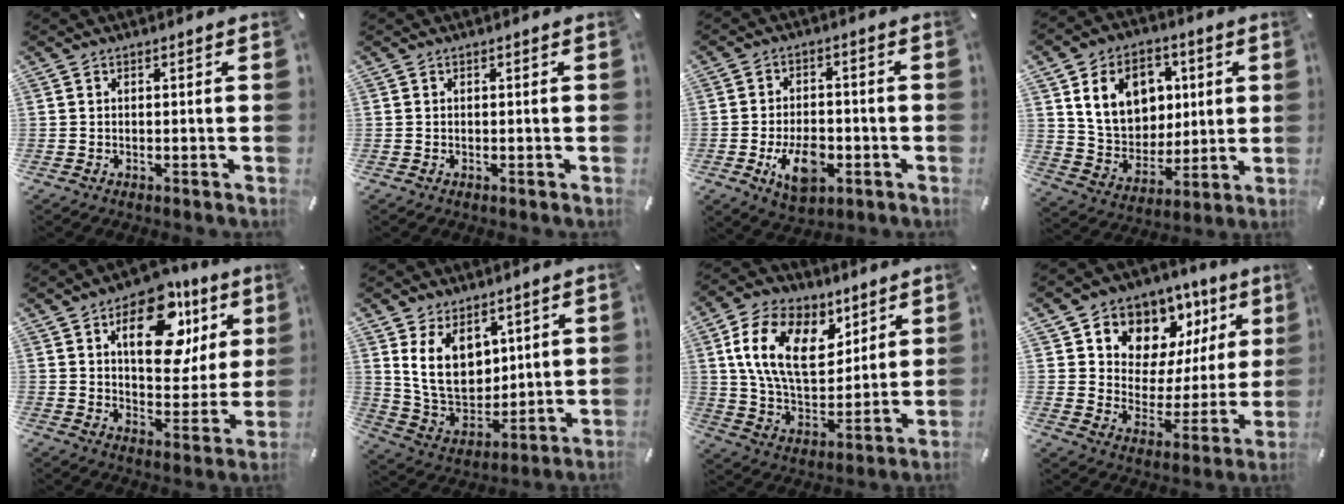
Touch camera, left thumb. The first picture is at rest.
{"total": 0.0}
{"total": 9.7, "force": [-3.3, 6.0, 6.8], "torque": [-0.120, 0.006, -0.058]}
{"total": 15.0, "force": [4.8, 12.2, 7.2], "torque": [-0.132, -0.002, 0.097]}
{"total": 18.5, "force": [9.1, 10.5, 12.2], "torque": [-0.159, -0.041, 0.149]}
{"total": 13.1, "force": [4.9, 9.7, 7.3], "torque": [-0.157, -0.028, 0.093]}
{"total": 18.0, "force": [7.5, 11.9, 11.3], "torque": [-0.212, -0.016, 0.137]}
{"total": 9.7, "force": [6.0, 7.5, 1.1], "torque": [-0.018, -0.075, 0.108]}